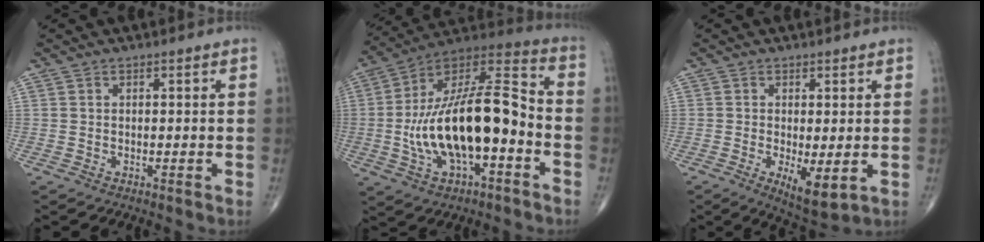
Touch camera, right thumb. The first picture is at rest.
{"total": 22.8, "force": [-4.1, 9.5, 20.3], "torque": [-0.367, 0.044, -0.067]}
{"total": 6.7, "force": [-1.3, 2.4, 6.1], "torque": [-0.097, -0.022, -0.014]}